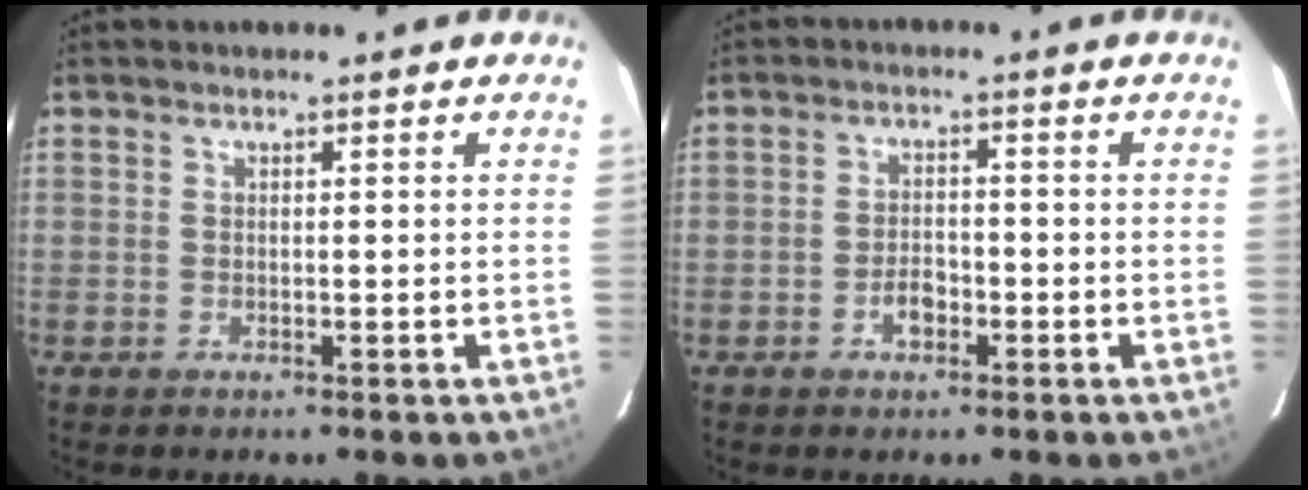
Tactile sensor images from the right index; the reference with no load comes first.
{"total": 3.4, "force": [-1.7, 2.1, 2.1], "torque": [-0.040, 0.005, -0.028]}